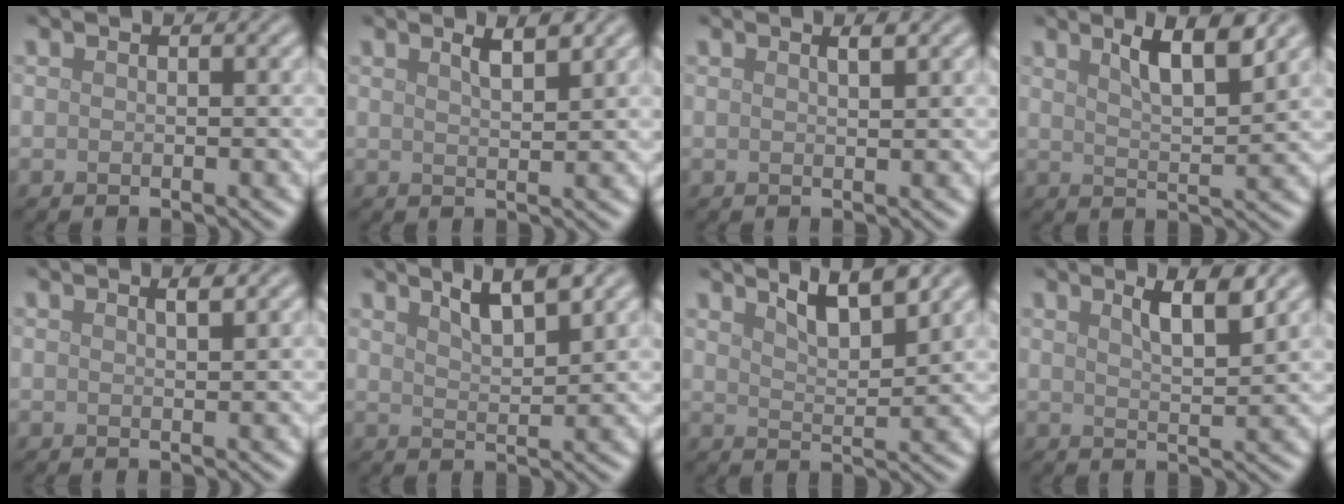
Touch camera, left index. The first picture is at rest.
{"total": 2.5, "force": [1.7, 0.6, 1.7], "torque": [-0.019, 0.005, 0.026]}
{"total": 1.0, "force": [0.7, 0.2, 0.7], "torque": [-0.010, 0.001, 0.011]}
{"total": 4.9, "force": [3.1, 1.0, 3.7], "torque": [-0.054, 0.005, 0.049]}
{"total": 1.1, "force": [0.8, 0.2, 0.8], "torque": [-0.010, 0.002, 0.011]}
{"total": 4.1, "force": [2.9, 0.9, 2.7], "torque": [-0.040, 0.010, 0.049]}
{"total": 4.5, "force": [3.5, 0.9, 2.7], "torque": [-0.041, 0.010, 0.052]}
{"total": 3.9, "force": [2.3, 0.8, 3.0], "torque": [-0.043, 0.004, 0.037]}